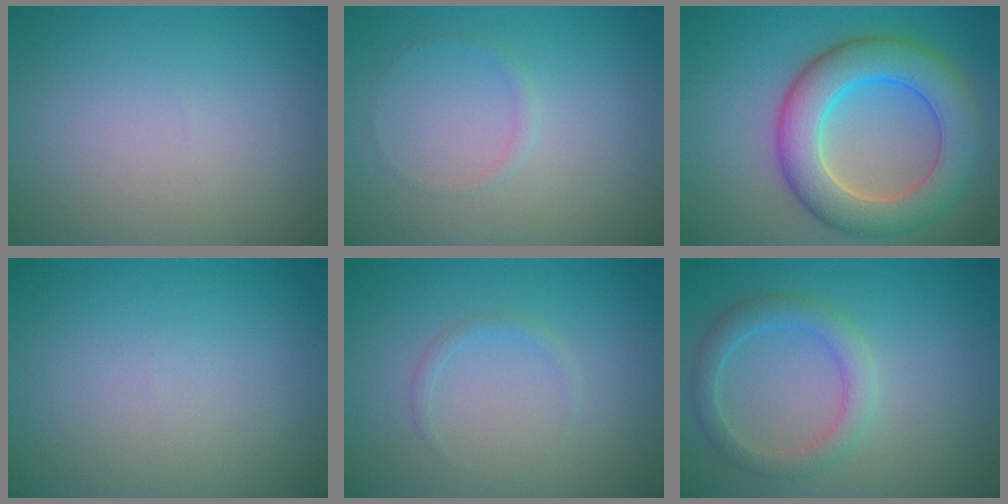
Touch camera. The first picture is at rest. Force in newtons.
{"total": 0.7, "press": 0.7, "slide": 0.1}
{"total": 8.2, "press": 8.2, "slide": 0.3}
{"total": 0.0}
{"total": 0.8, "press": 0.8, "slide": 0.0}
{"total": 2.9, "press": 2.9, "slide": 0.2}